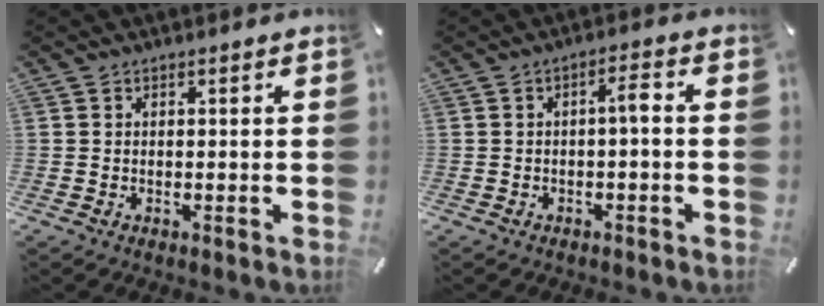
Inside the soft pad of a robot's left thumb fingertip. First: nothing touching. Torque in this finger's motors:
{"motor_torque": [0.35, 1.04, 0.38, 0.14, 0.00]}